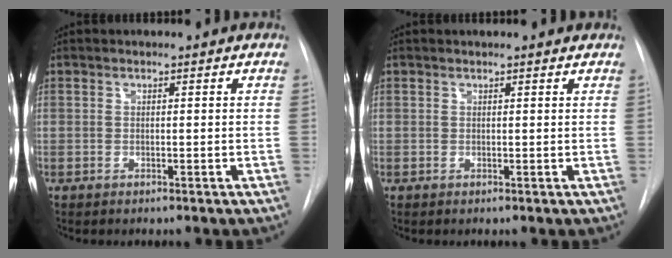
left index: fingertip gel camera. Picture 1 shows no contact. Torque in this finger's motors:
{"motor_torque": [0.17, -0.15, 0.00, 0.02]}